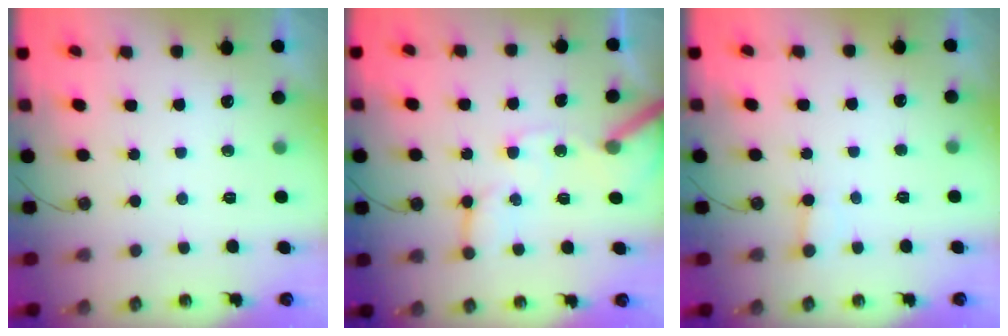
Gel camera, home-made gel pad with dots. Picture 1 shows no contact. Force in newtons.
{"total": 11.7, "press": 11.6, "slide": 1.5}
{"total": 3.0, "press": 3.0, "slide": 0.2}